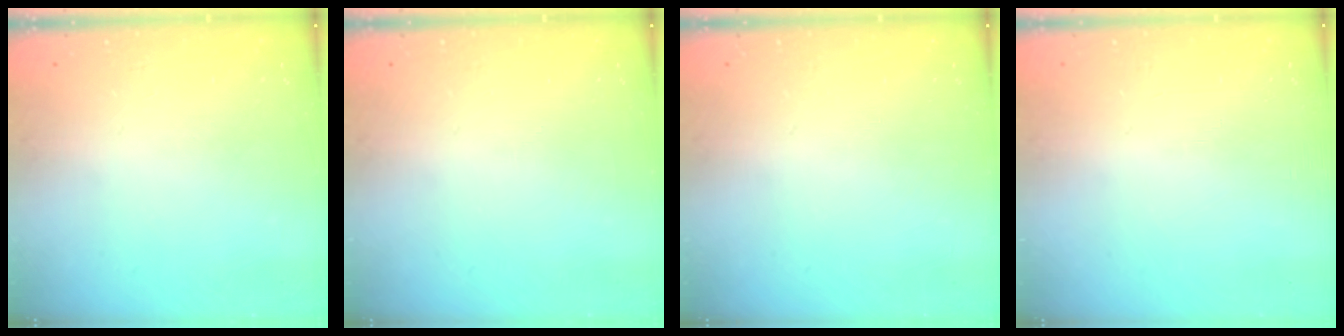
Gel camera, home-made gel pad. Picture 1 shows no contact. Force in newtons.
{"total": 0.0}
{"total": 0.0}
{"total": 0.6, "press": 0.6, "slide": 0.2}